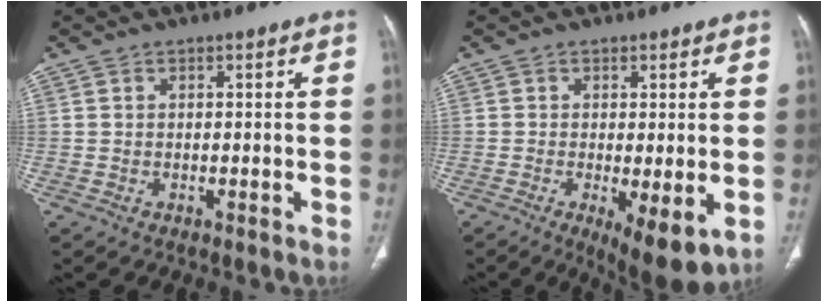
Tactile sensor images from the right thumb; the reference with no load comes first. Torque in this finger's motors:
{"motor_torque": [-0.46, 0.20, 0.01, 0.01, 0.01]}